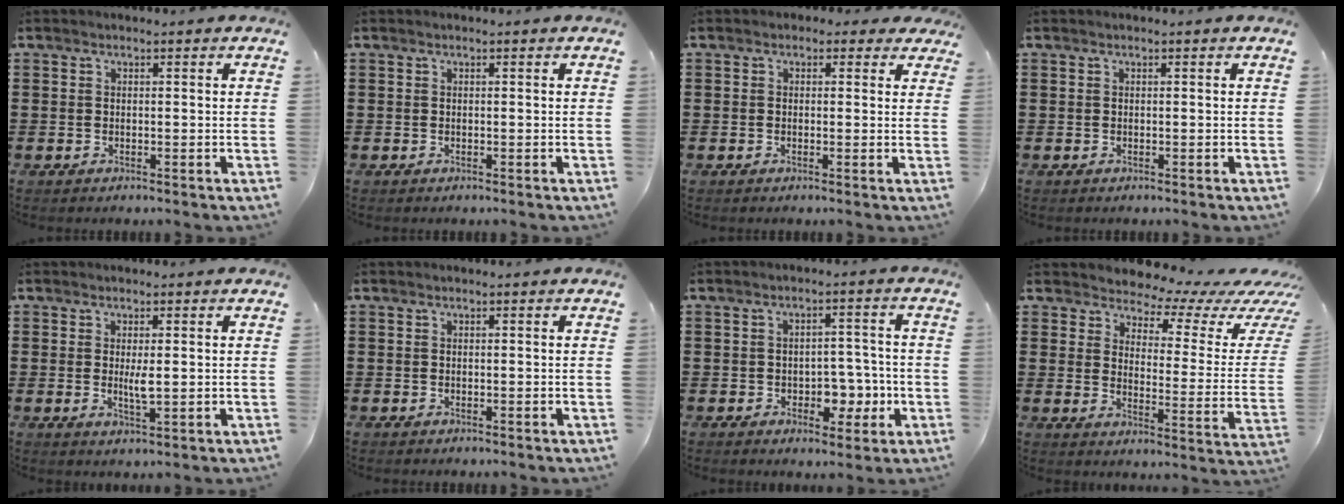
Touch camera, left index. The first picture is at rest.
{"total": 0.0}
{"total": 1.4, "force": [0.4, 1.3, 0.5], "torque": [-0.006, 0.005, 0.004]}
{"total": 0.0}
{"total": 2.9, "force": [0.2, 0.6, 2.9], "torque": [-0.055, -0.003, 0.003]}
{"total": 0.0}
{"total": 5.0, "force": [-1.5, 3.6, 3.0], "torque": [-0.045, 0.006, -0.032]}
{"total": 5.0, "force": [4.6, 1.5, 1.2], "torque": [-0.036, -0.041, 0.074]}